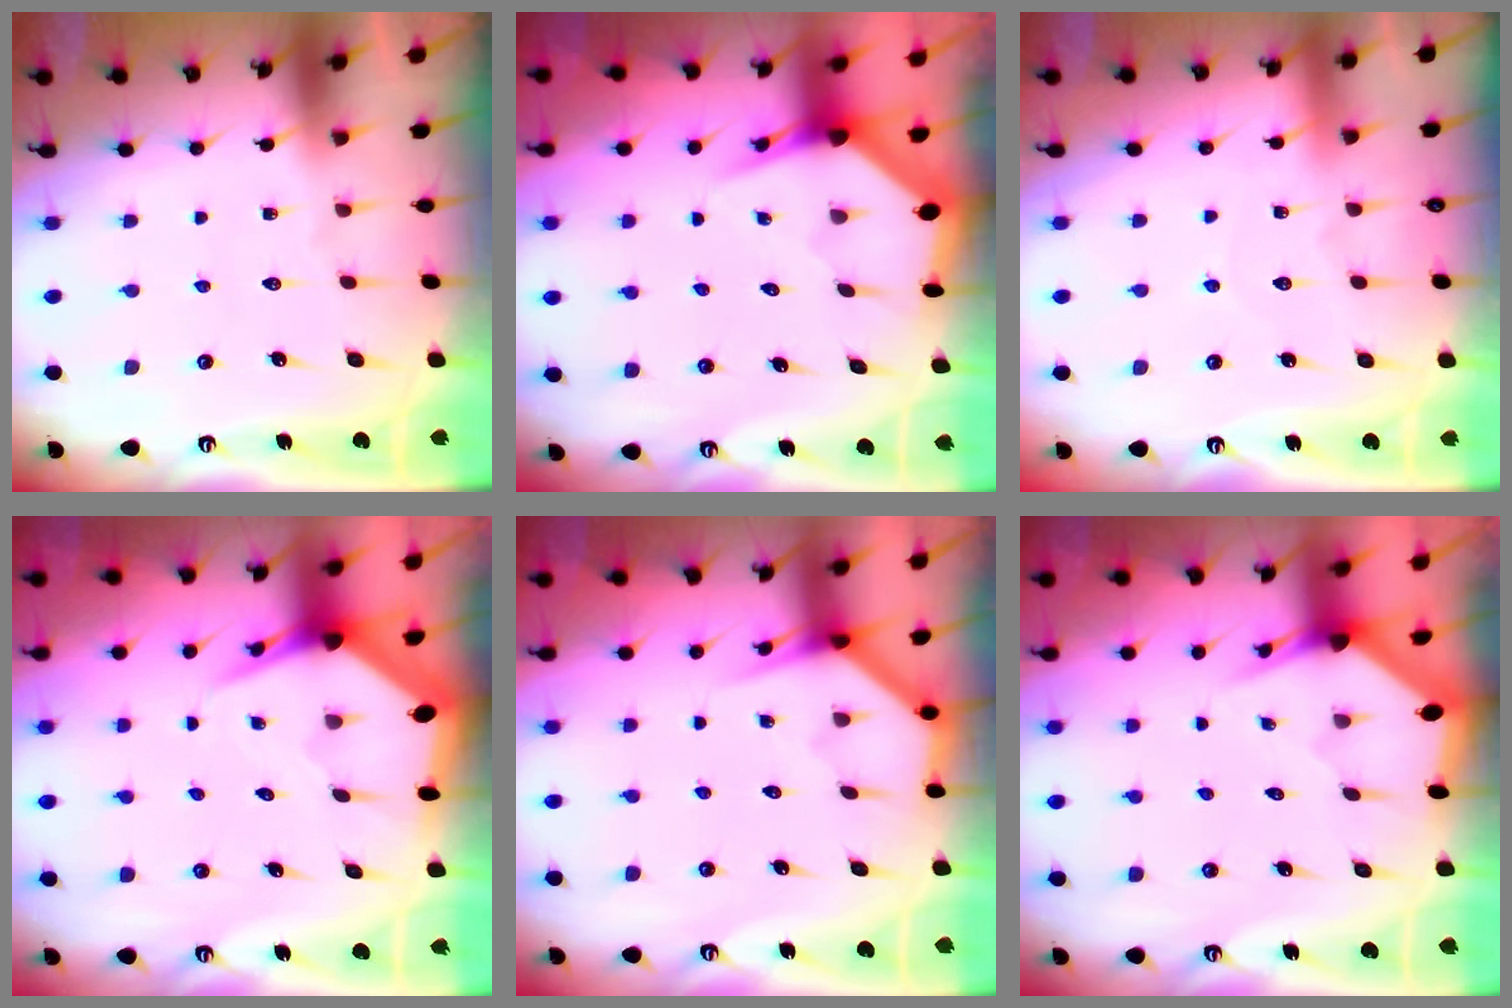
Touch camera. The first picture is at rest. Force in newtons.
{"total": 3.9, "press": 3.8, "slide": 0.7}
{"total": 3.7, "press": 3.7, "slide": 0.2}
{"total": 5.7, "press": 5.7, "slide": 0.7}
{"total": 3.9, "press": 3.9, "slide": 0.2}
{"total": 3.0, "press": 3.0, "slide": 0.1}